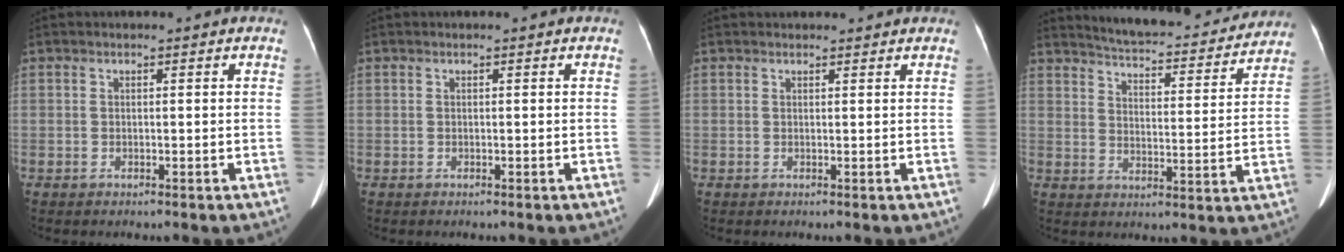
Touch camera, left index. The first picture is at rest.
{"total": 0.0}
{"total": 3.1, "force": [2.9, 0.8, 0.6], "torque": [-0.007, 0.024, 0.034]}
{"total": 18.4, "force": [17.2, 3.2, 5.8], "torque": [-0.079, -0.008, 0.223]}